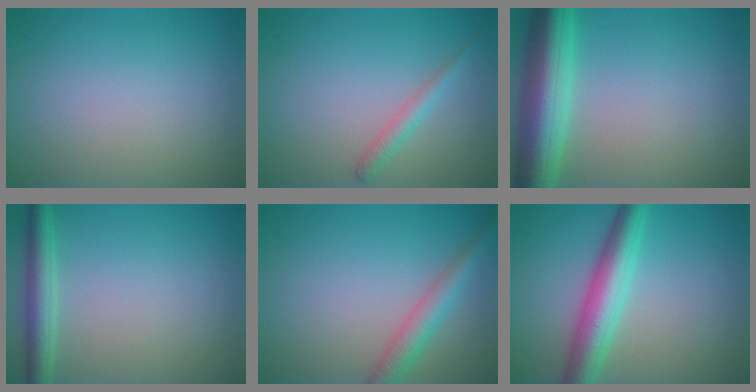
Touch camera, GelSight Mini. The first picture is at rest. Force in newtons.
{"total": 1.6, "press": 1.6, "slide": 0.0}
{"total": 8.2, "press": 8.2, "slide": 0.4}
{"total": 3.1, "press": 3.1, "slide": 0.2}
{"total": 3.1, "press": 3.1, "slide": 0.0}
{"total": 5.7, "press": 5.7, "slide": 0.1}